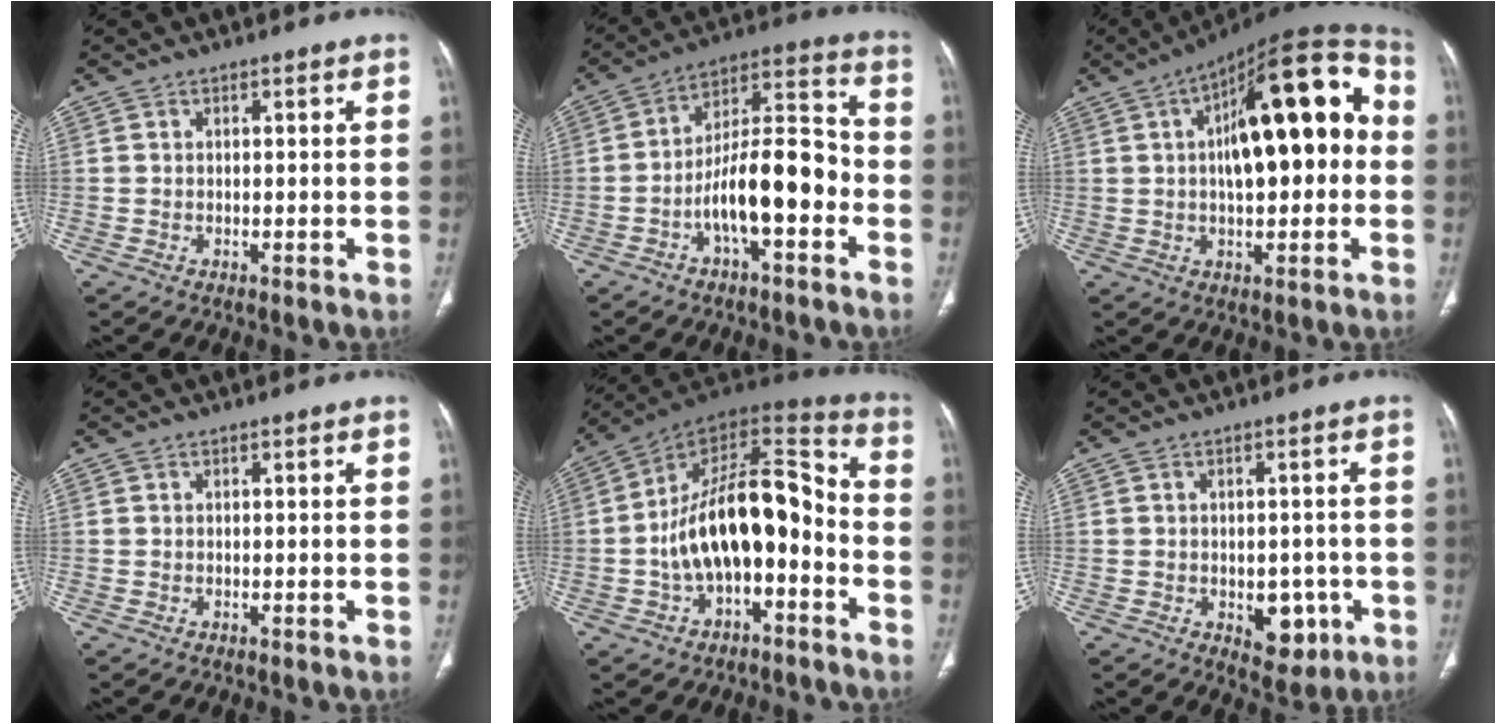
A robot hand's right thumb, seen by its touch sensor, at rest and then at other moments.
{"total": 15.0, "force": [-4.7, 6.0, 13.0], "torque": [-0.203, 0.054, -0.080]}
{"total": 21.8, "force": [2.2, 9.1, 19.7], "torque": [-0.259, 0.041, 0.020]}
{"total": 0.0}
{"total": 19.5, "force": [-4.2, 10.2, 16.1], "torque": [-0.250, 0.072, -0.070]}
{"total": 6.8, "force": [-2.1, 4.4, 4.8], "torque": [-0.030, 0.004, -0.015]}